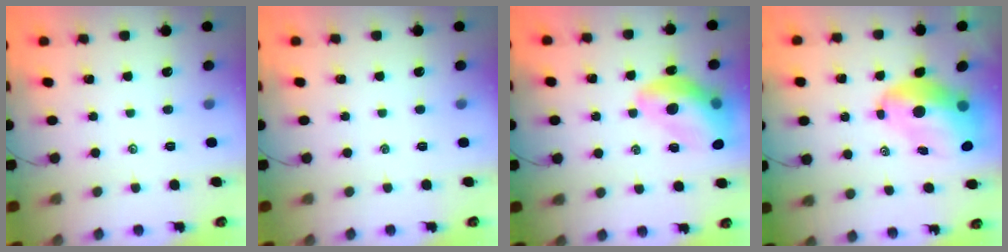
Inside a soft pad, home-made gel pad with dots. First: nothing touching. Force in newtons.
{"total": 0.0}
{"total": 16.4, "press": 16.0, "slide": 3.3}
{"total": 10.3, "press": 9.9, "slide": 2.7}